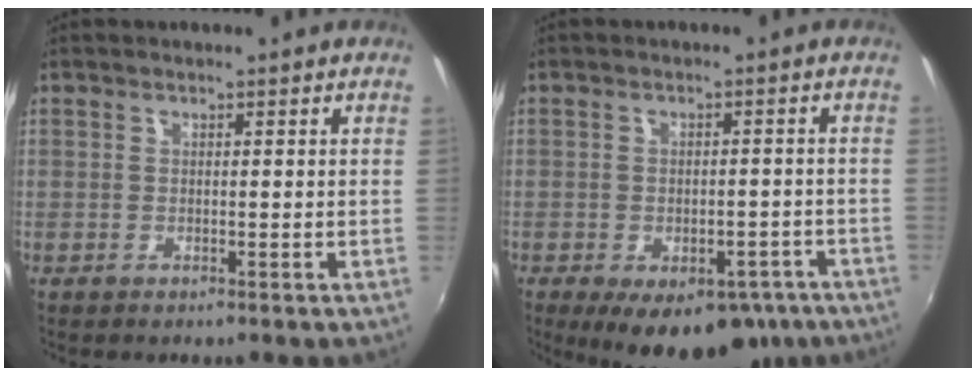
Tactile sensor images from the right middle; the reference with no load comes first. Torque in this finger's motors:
{"motor_torque": [1.63, -0.51, 0.33, 0.19]}